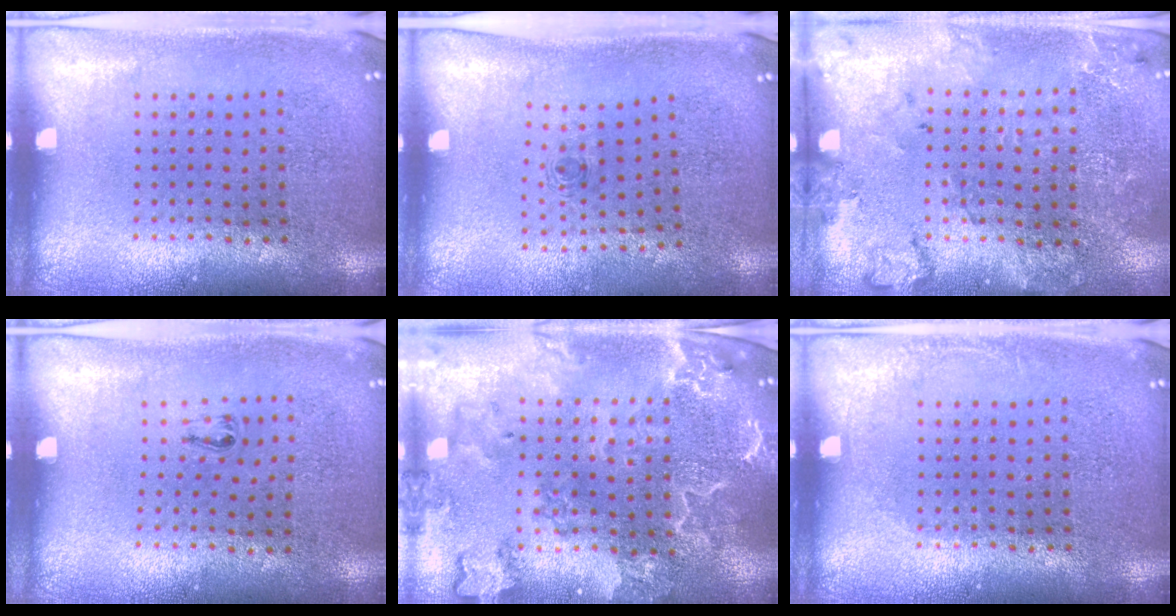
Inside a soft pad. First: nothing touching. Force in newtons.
{"total": 0.7, "press": 0.3, "slide": 0.6}
{"total": 1.8, "press": 1.7, "slide": 0.5}
{"total": 0.5, "press": 0.2, "slide": 0.5}
{"total": 2.9, "press": 2.7, "slide": 1.1}
{"total": 0.7, "press": 0.7, "slide": 0.1}